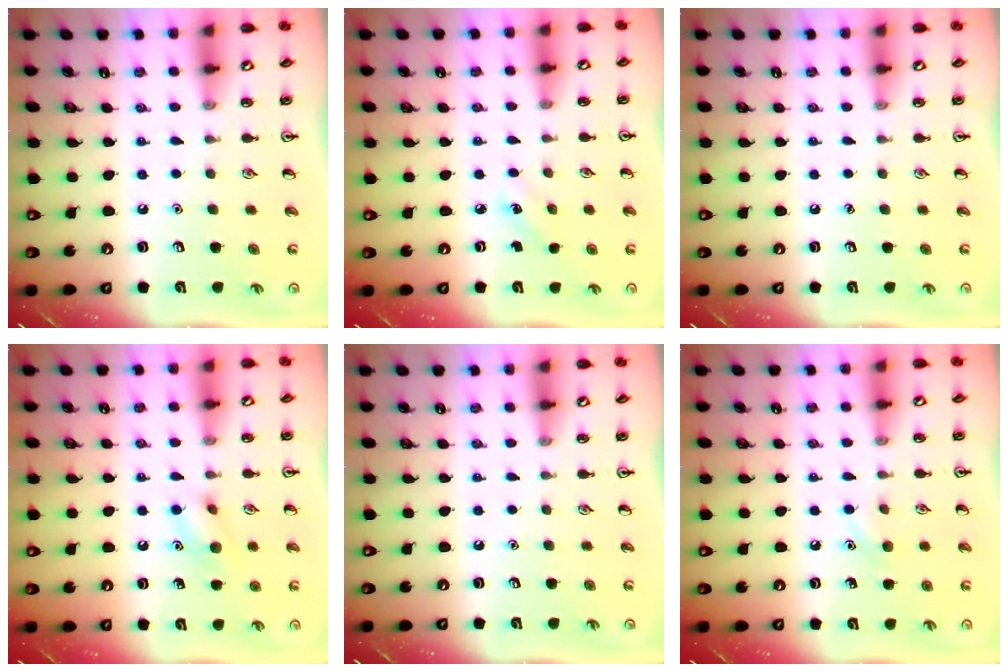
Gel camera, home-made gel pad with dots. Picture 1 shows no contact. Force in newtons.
{"total": 1.9, "press": 1.7, "slide": 0.7}
{"total": 0.0}
{"total": 8.5, "press": 8.4, "slide": 1.1}
{"total": 0.0}
{"total": 5.9, "press": 5.6, "slide": 1.7}